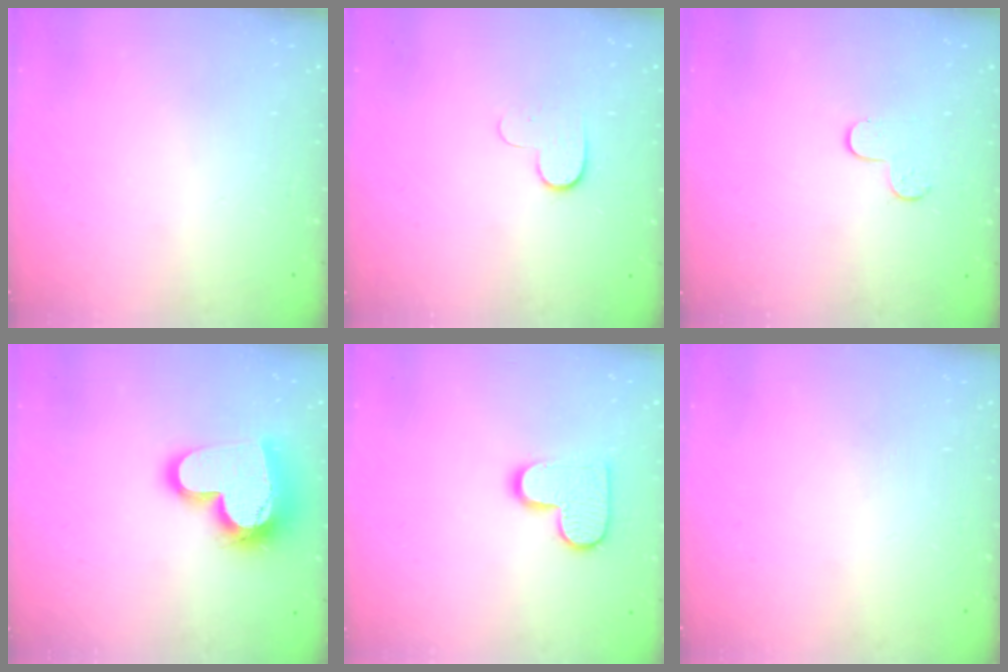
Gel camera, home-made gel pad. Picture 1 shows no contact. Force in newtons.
{"total": 5.4, "press": 5.3, "slide": 1.2}
{"total": 3.7, "press": 3.6, "slide": 0.4}
{"total": 17.9, "press": 17.8, "slide": 1.7}
{"total": 11.0, "press": 11.0, "slide": 0.7}
{"total": 0.0}